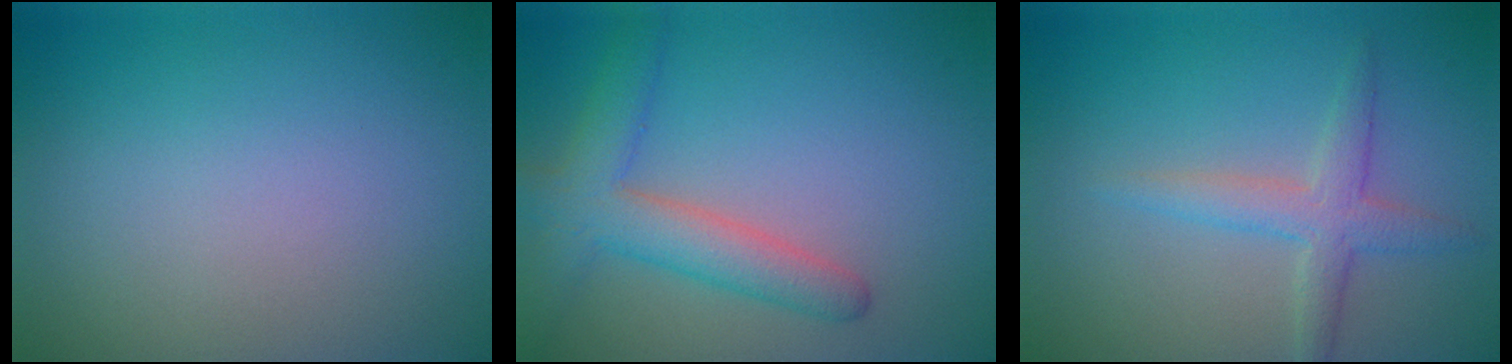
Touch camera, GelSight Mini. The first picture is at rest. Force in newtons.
{"total": 4.7, "press": 4.7, "slide": 0.2}
{"total": 2.8, "press": 2.8, "slide": 0.1}